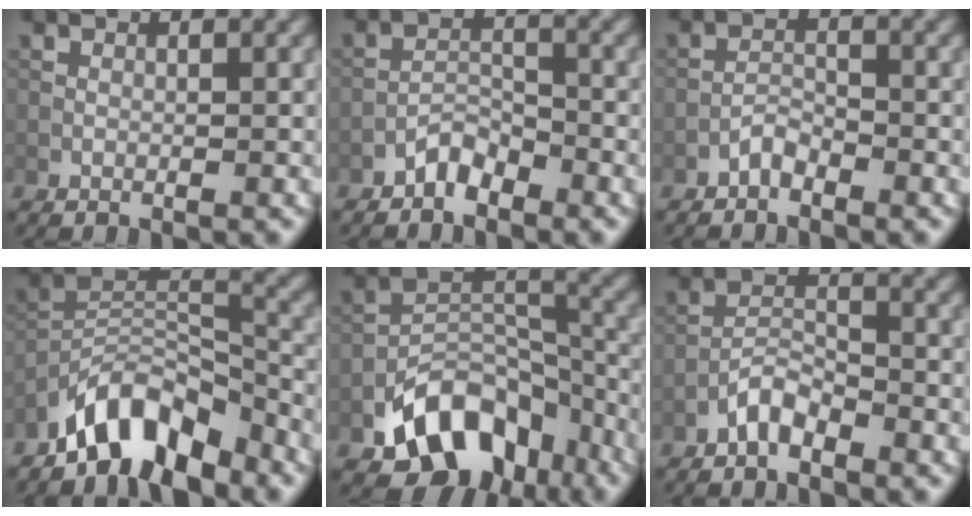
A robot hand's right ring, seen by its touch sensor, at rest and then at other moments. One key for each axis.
{"total": 2.3, "fx": -1.9, "fy": 0.9, "fz": 0.8, "tx": -0.009, "ty": 0.012, "tz": -0.040}
{"total": 1.6, "fx": -1.3, "fy": 0.6, "fz": 0.6, "tx": -0.008, "ty": 0.009, "tz": -0.029}
{"total": 7.7, "fx": -6.1, "fy": 2.9, "fz": 3.7, "tx": -0.051, "ty": 0.005, "tz": -0.122}
{"total": 10.1, "fx": -6.1, "fy": 6.0, "fz": 5.3, "tx": -0.069, "ty": -0.001, "tz": -0.108}
{"total": 2.5, "fx": -2.0, "fy": 0.9, "fz": 1.2, "tx": -0.020, "ty": 0.013, "tz": -0.044}